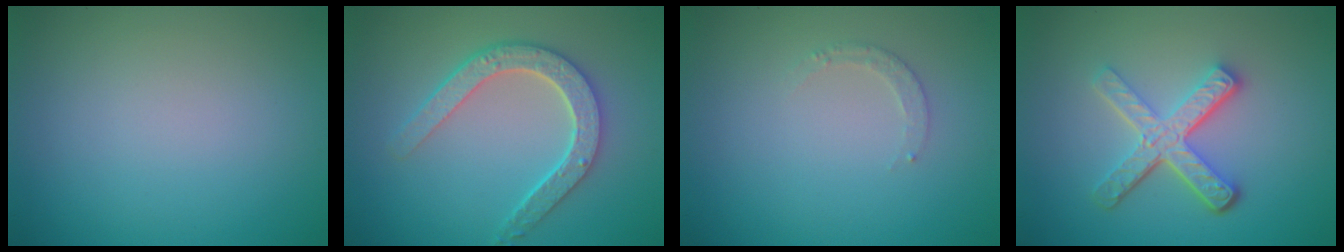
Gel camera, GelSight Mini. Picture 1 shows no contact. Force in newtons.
{"total": 4.7, "press": 3.8, "slide": 2.7}
{"total": 1.3, "press": 1.2, "slide": 0.2}
{"total": 5.1, "press": 3.6, "slide": 3.5}